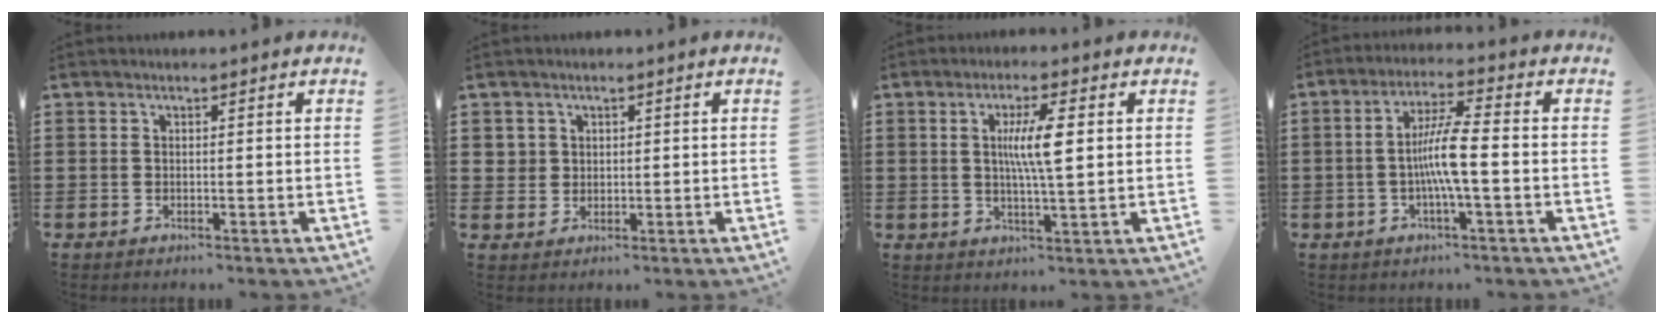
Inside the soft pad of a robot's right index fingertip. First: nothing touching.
{"total": 2.3, "force": [1.0, 2.1, 0.4], "torque": [-0.019, 0.008, 0.017]}
{"total": 6.3, "force": [1.1, 0.8, 6.1], "torque": [-0.117, 0.002, 0.015]}
{"total": 7.2, "force": [-1.1, 0.7, 7.1], "torque": [-0.138, -0.002, -0.028]}